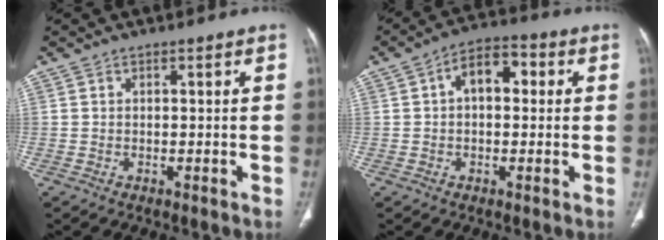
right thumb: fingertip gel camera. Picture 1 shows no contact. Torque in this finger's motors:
{"motor_torque": [1.52, 3.49, 0.72, -0.56, 0.07]}